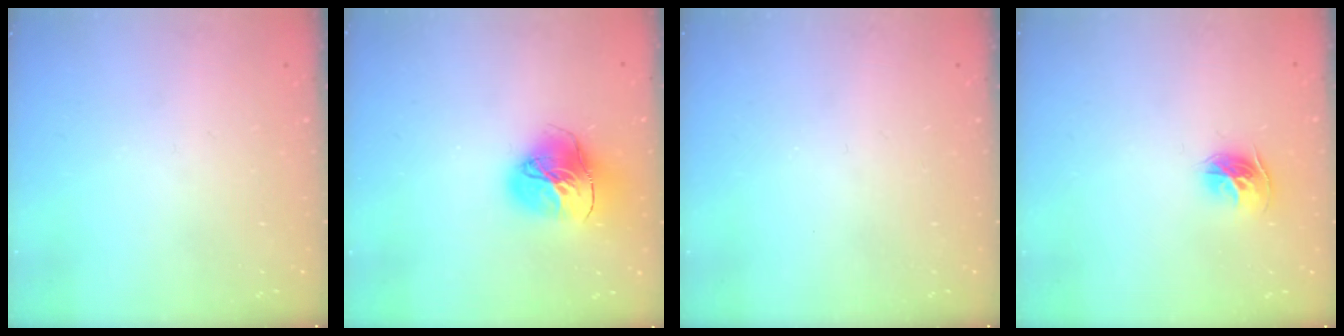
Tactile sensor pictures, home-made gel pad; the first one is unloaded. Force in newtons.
{"total": 16.2, "press": 16.1, "slide": 1.6}
{"total": 0.0}
{"total": 9.2, "press": 9.1, "slide": 0.9}